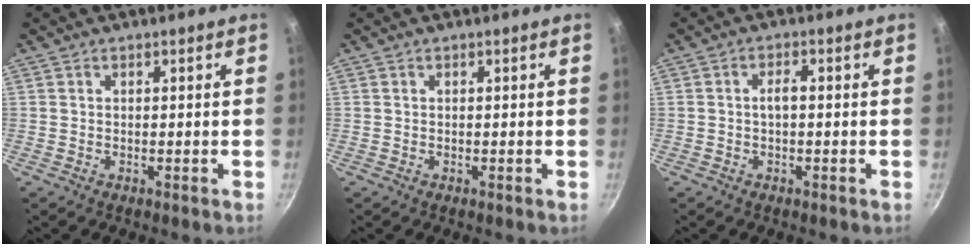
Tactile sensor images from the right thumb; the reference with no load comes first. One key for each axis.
{"total": 0.0}
{"total": 2.0, "fx": -0.3, "fy": 0.8, "fz": 1.8, "tx": -0.037, "ty": 0.013, "tz": -0.007}